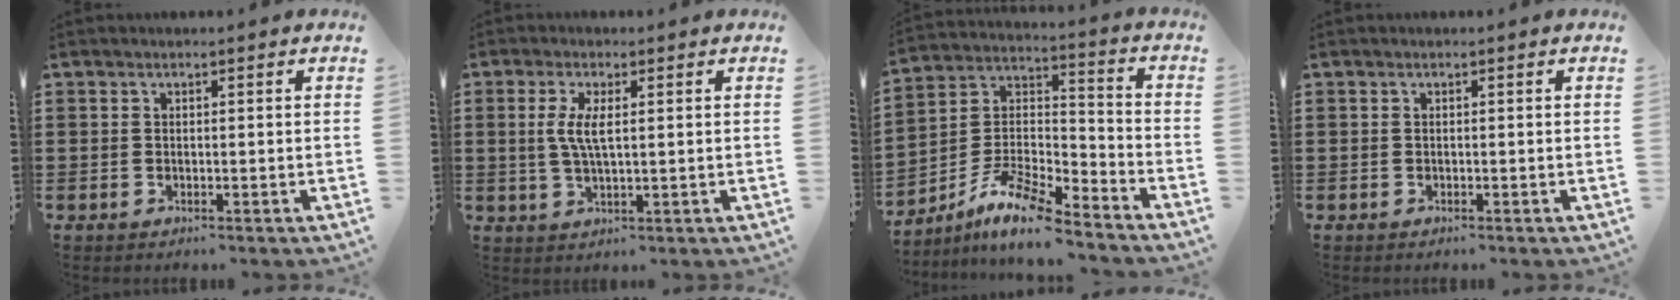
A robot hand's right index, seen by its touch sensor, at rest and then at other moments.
{"total": 4.3, "force": [0.6, 1.2, 4.1], "torque": [-0.089, 0.001, 0.006]}
{"total": 9.4, "force": [-7.8, 1.6, 5.0], "torque": [-0.113, 0.002, -0.159]}
{"total": 0.0}